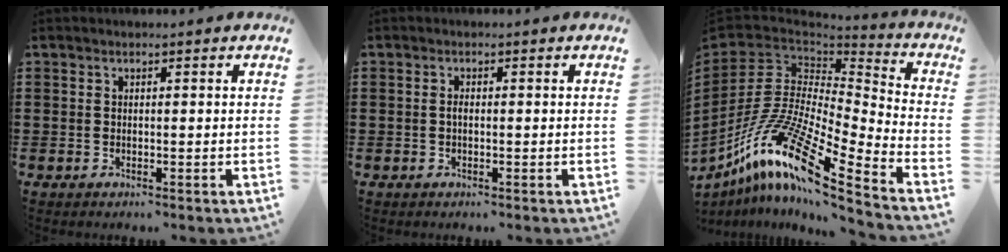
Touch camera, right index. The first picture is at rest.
{"total": 0.9, "force": [-0.2, 0.3, 0.8], "torque": [-0.017, -0.002, -0.004]}
{"total": 16.7, "force": [-10.1, 4.8, 12.4], "torque": [-0.282, -0.001, -0.203]}